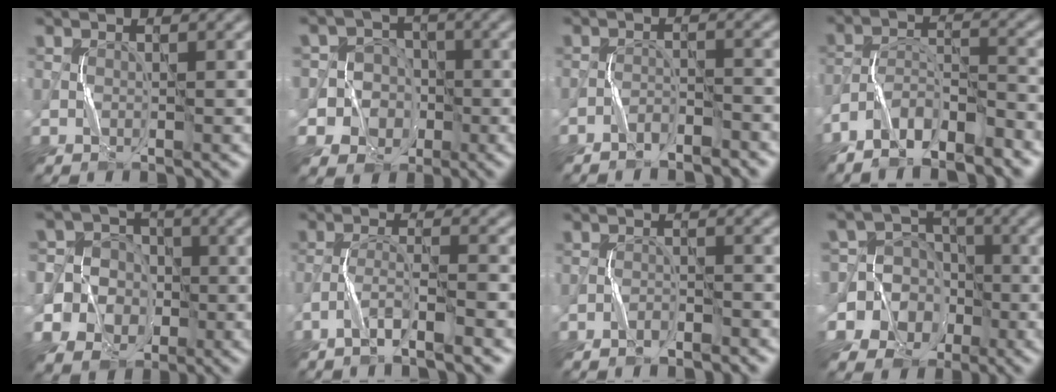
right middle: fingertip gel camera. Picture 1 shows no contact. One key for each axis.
{"total": 8.2, "fx": -2.7, "fy": 7.6, "fz": 1.4, "tx": -0.031, "ty": 0.007, "tz": -0.077}
{"total": 2.3, "fx": -2.1, "fy": 0.4, "fz": 0.6, "tx": -0.010, "ty": 0.003, "tz": -0.041}
{"total": 6.0, "fx": -5.0, "fy": 1.5, "fz": 2.8, "tx": -0.050, "ty": -0.002, "tz": -0.095}
{"total": 10.1, "fx": -2.2, "fy": 9.5, "fz": 2.5, "tx": -0.079, "ty": 0.013, "tz": -0.061}
{"total": 3.7, "fx": -2.8, "fy": 0.0, "fz": 2.5, "tx": -0.049, "ty": 0.003, "tz": -0.057}
{"total": 1.6, "fx": -1.5, "fy": 0.3, "fz": 0.5, "tx": -0.009, "ty": 0.005, "tz": -0.027}
{"total": 11.0, "fx": -3.4, "fy": 10.2, "fz": 2.4, "tx": -0.073, "ty": 0.013, "tz": -0.085}